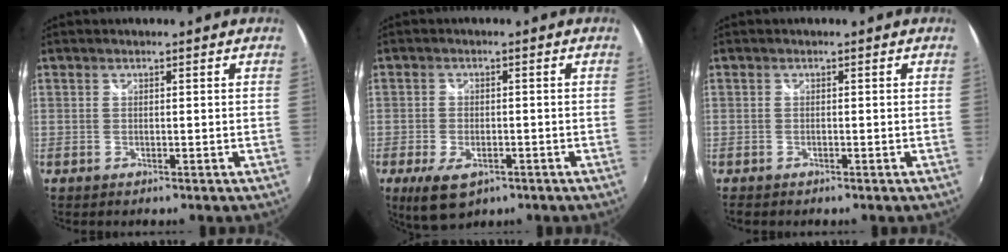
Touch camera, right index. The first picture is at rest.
{"total": 7.4, "force": [-3.9, 3.9, 5.0], "torque": [-0.115, -0.022, -0.066]}
{"total": 0.6, "force": [-0.5, 0.2, 0.3], "torque": [-0.008, -0.003, -0.009]}